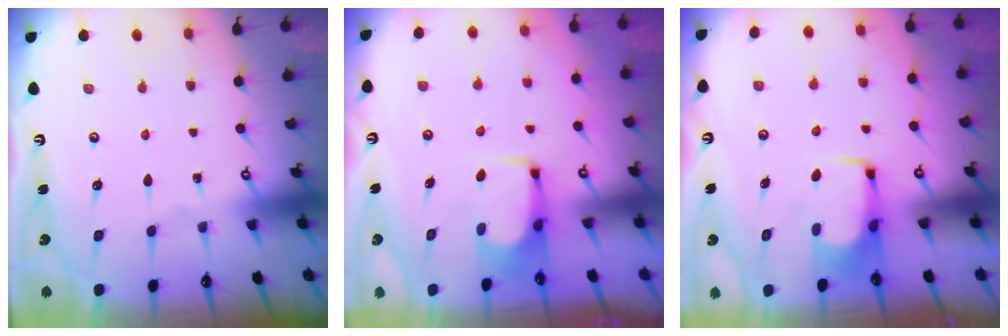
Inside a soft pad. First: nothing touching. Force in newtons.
{"total": 4.0, "press": 4.0, "slide": 0.4}
{"total": 1.8, "press": 1.7, "slide": 0.7}